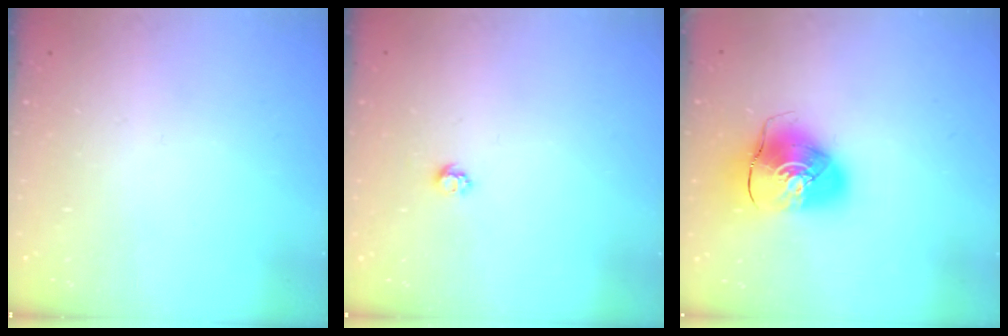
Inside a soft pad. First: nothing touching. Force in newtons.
{"total": 3.8, "press": 3.7, "slide": 0.5}
{"total": 10.8, "press": 10.7, "slide": 1.5}